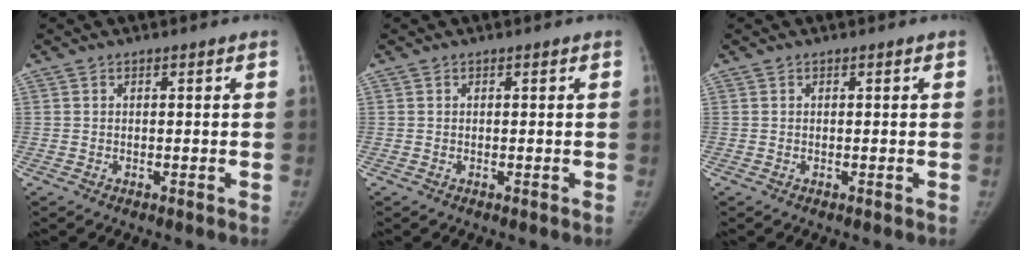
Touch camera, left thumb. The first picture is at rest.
{"total": 0.0}
{"total": 0.0}